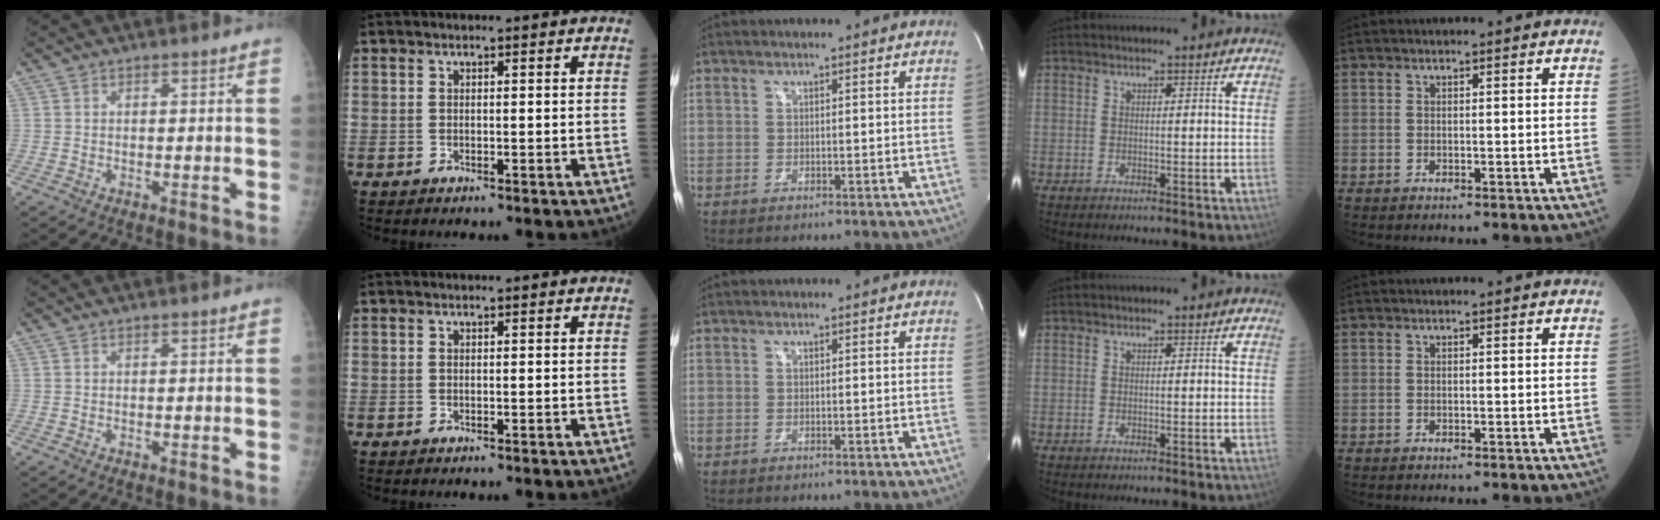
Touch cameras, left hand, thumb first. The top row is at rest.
{}